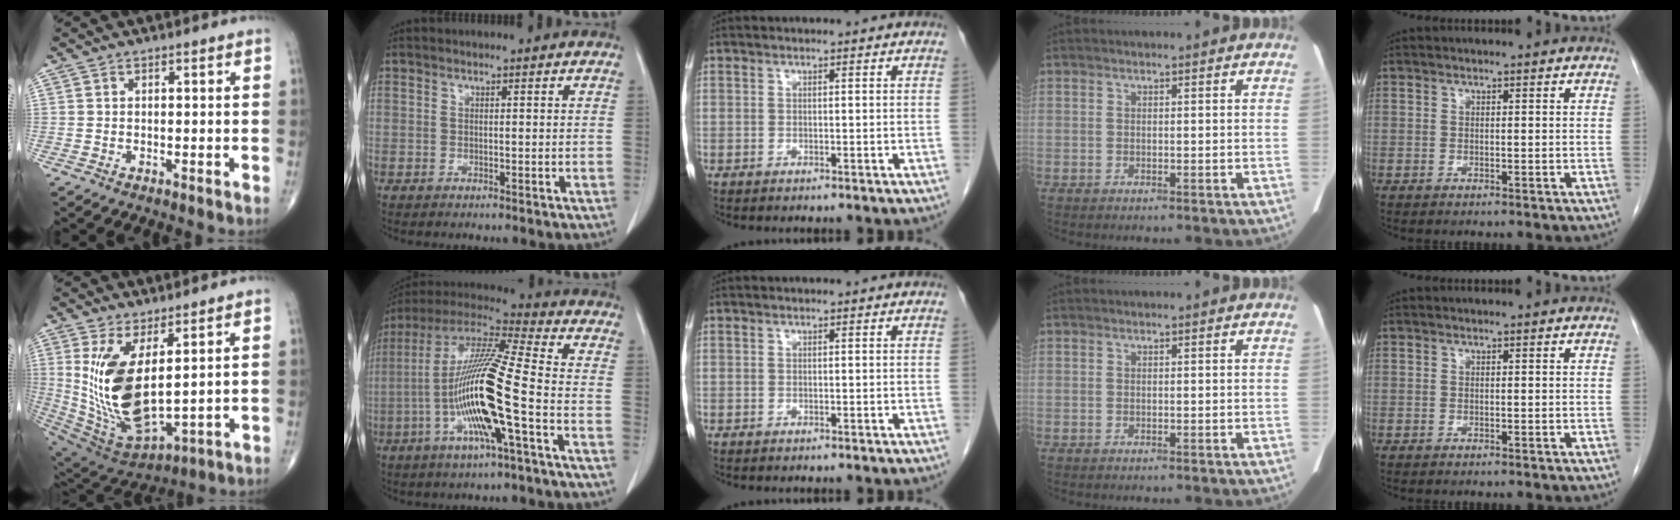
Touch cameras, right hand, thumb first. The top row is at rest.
{"thumb": {"total": 16.9, "force": [3.3, 7.2, 14.9], "torque": [-0.301, -0.038, 0.089]}, "index": {"total": 17.5, "force": [-4.3, 0.5, 17.0], "torque": [-0.337, -0.002, -0.090]}}